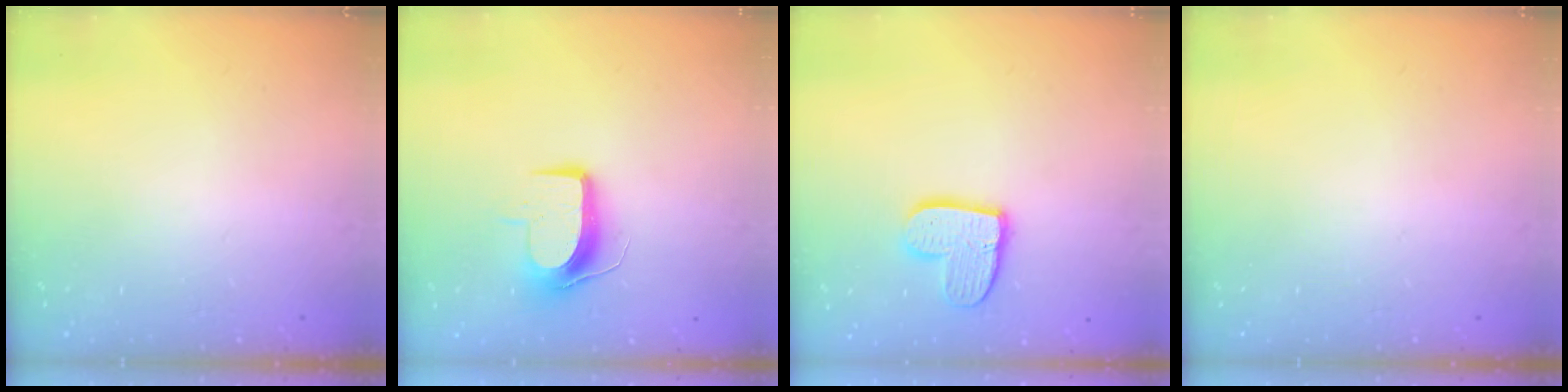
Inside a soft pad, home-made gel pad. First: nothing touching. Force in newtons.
{"total": 9.2, "press": 9.2, "slide": 0.3}
{"total": 11.5, "press": 11.4, "slide": 0.9}
{"total": 0.0}